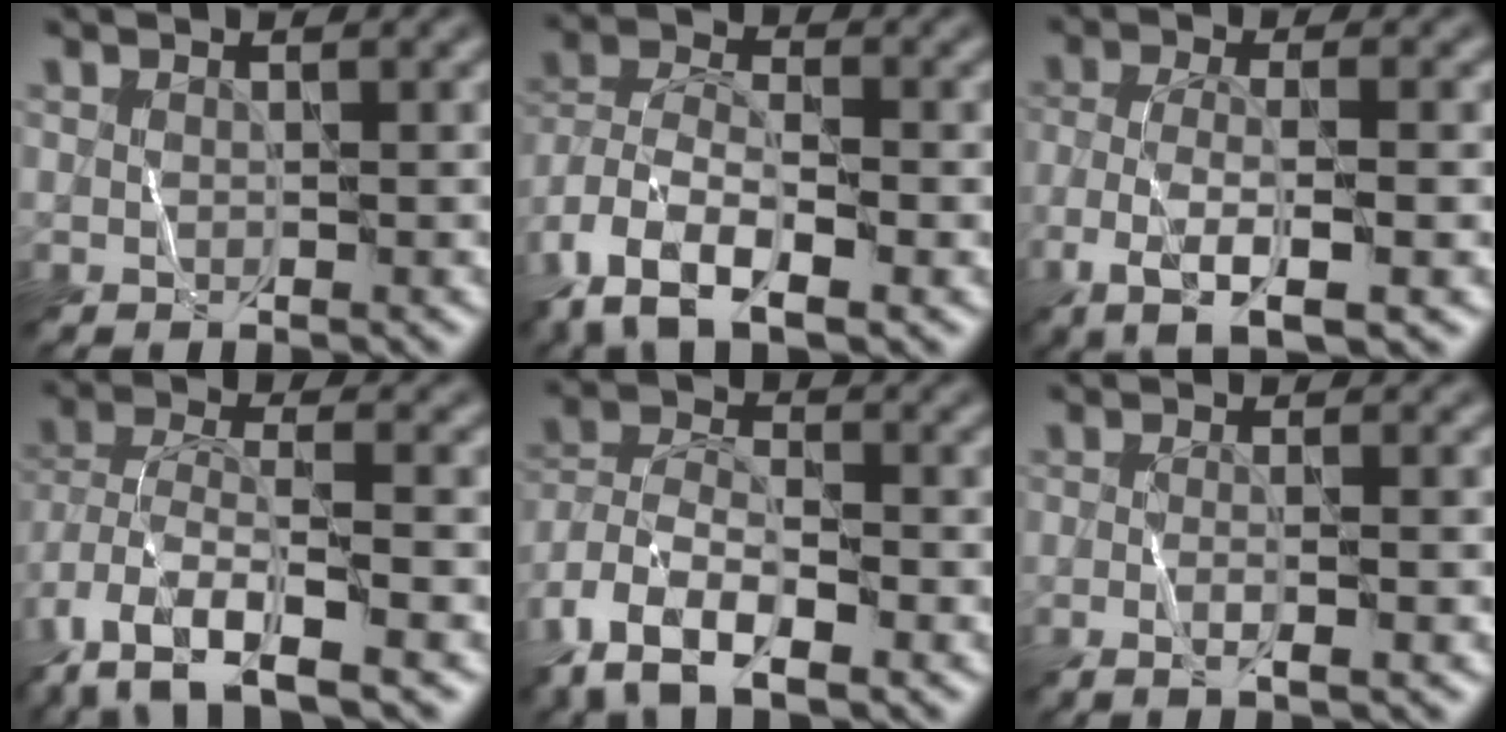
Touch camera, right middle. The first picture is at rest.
{"total": 9.4, "force": [-5.7, 4.0, 6.3], "torque": [-0.132, -0.003, -0.111]}
{"total": 5.7, "force": [-2.4, 1.3, 5.0], "torque": [-0.095, 0.001, -0.049]}
{"total": 9.9, "force": [-5.6, 3.3, 7.4], "torque": [-0.159, -0.014, -0.108]}
{"total": 8.9, "force": [-5.9, 3.8, 5.4], "torque": [-0.113, -0.006, -0.115]}
{"total": 2.7, "force": [-0.4, 0.8, 2.6], "torque": [-0.011, 0.002, -0.019]}